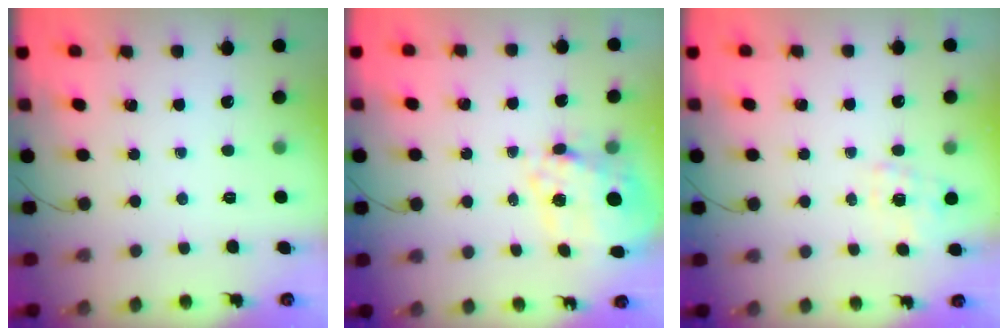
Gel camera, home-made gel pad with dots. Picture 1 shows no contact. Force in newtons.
{"total": 14.5, "press": 14.2, "slide": 3.1}
{"total": 2.3, "press": 2.1, "slide": 1.0}